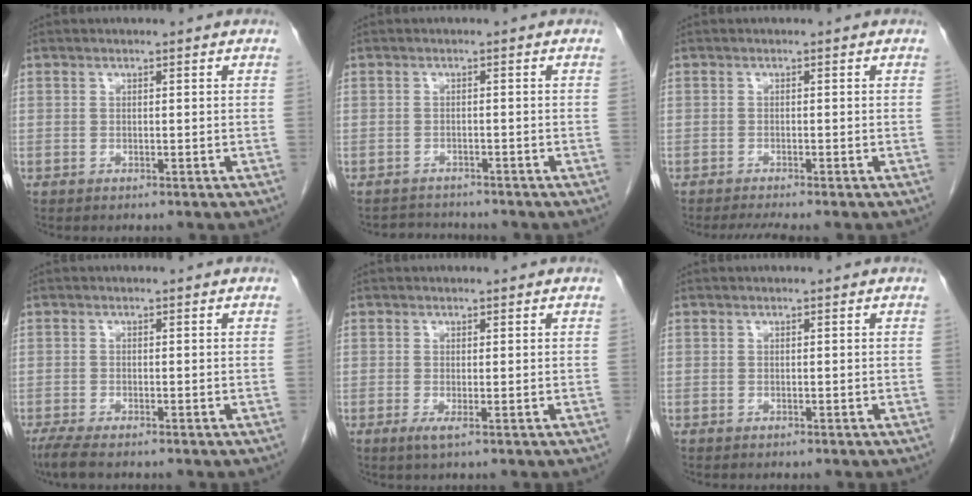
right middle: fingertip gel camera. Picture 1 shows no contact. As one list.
[{"total": 3.0, "force": [-3.0, 0.5, -0.3], "torque": [0.005, -0.008, -0.046]}, {"total": 2.8, "force": [-2.4, -0.4, 1.4], "torque": [-0.024, -0.008, -0.040]}, {"total": 3.2, "force": [-2.5, 0.4, 2.0], "torque": [-0.041, -0.011, -0.043]}, {"total": 1.4, "force": [-0.4, 0.0, 1.4], "torque": [-0.027, -0.005, -0.005]}, {"total": 0.0}]